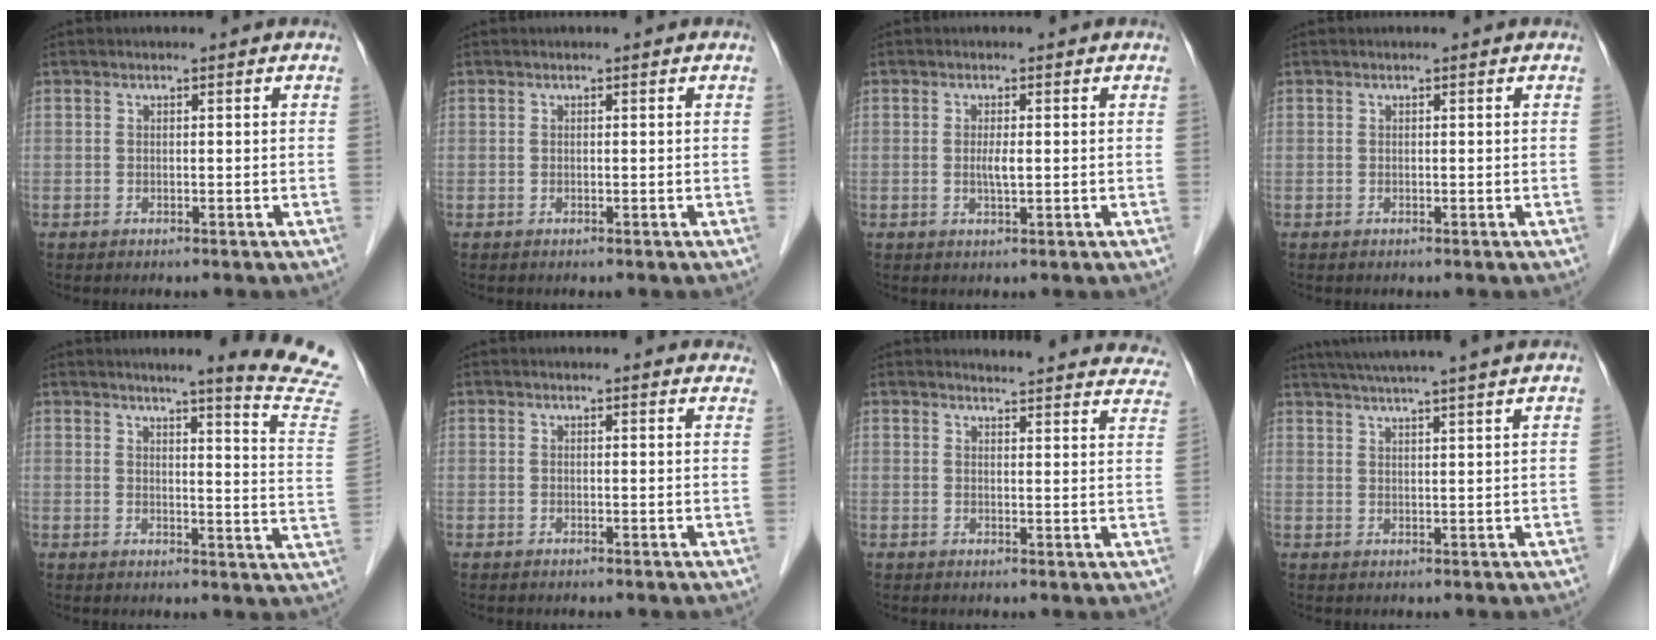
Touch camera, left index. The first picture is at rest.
{"total": 0.0}
{"total": 1.8, "force": [0.0, 0.2, 1.8], "torque": [-0.038, -0.002, 0.001]}
{"total": 0.0}
{"total": 14.1, "force": [12.6, -1.9, 5.9], "torque": [-0.072, -0.094, 0.128]}
{"total": 7.9, "force": [7.6, 1.7, 1.4], "torque": [0.006, 0.001, 0.058]}
{"total": 19.1, "force": [18.5, 2.9, 3.6], "torque": [-0.027, -0.063, 0.190]}
{"total": 14.0, "force": [12.2, -0.9, 6.7], "torque": [-0.116, 0.019, 0.165]}